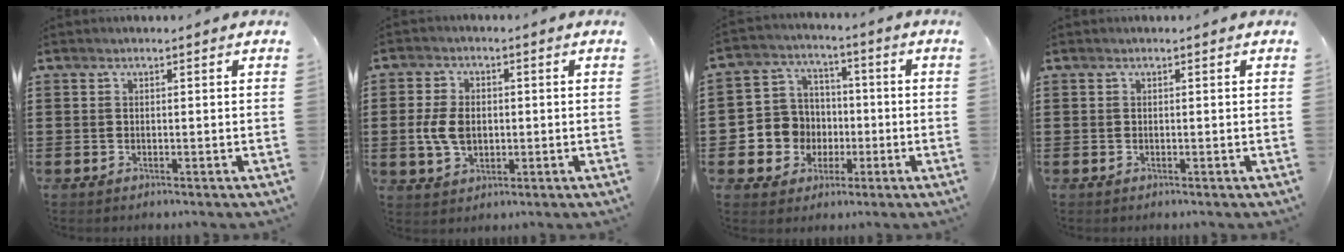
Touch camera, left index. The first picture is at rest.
{"total": 5.7, "force": [-0.1, 3.8, 4.2], "torque": [-0.105, 0.003, -0.008]}
{"total": 7.7, "force": [-0.9, 7.6, 1.2], "torque": [-0.066, 0.007, -0.012]}
{"total": 0.0}